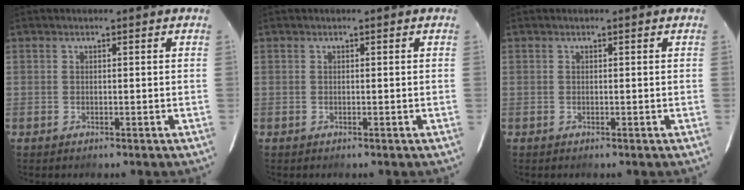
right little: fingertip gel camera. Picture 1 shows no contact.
{"total": 0.0}
{"total": 0.0}